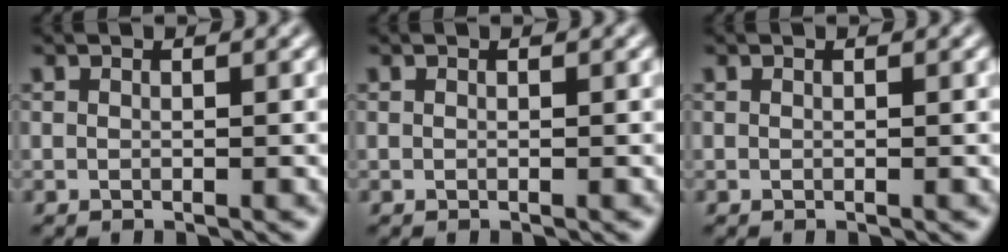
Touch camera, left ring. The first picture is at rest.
{"total": 0.0}
{"total": 0.0}